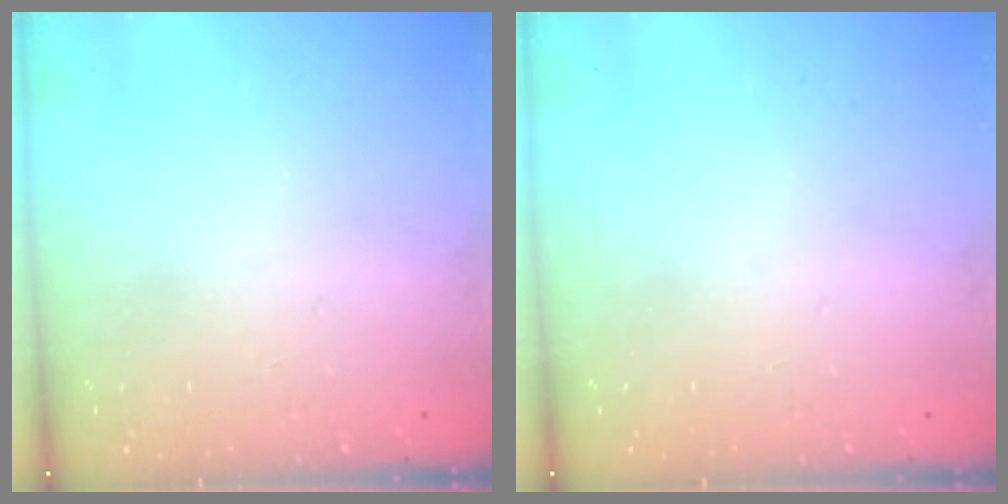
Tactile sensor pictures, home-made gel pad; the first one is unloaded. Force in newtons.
{"total": 0.0}